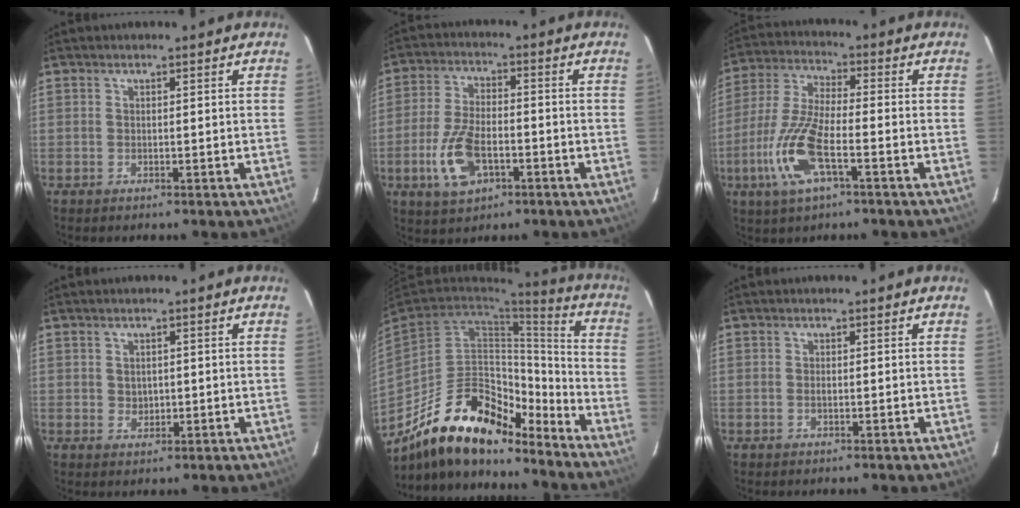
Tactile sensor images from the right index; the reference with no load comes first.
{"total": 10.6, "force": [-4.0, 5.4, 8.2], "torque": [-0.181, -0.004, -0.069]}
{"total": 13.2, "force": [-5.2, 4.0, 11.5], "torque": [-0.256, -0.008, -0.105]}
{"total": 1.9, "force": [0.3, 1.7, 0.8], "torque": [-0.010, 0.003, 0.009]}
{"total": 23.3, "force": [-17.7, 8.9, 12.4], "torque": [-0.224, 0.018, -0.282]}
{"total": 0.5, "force": [-0.1, 0.2, 0.5], "torque": [-0.008, 0.001, -0.001]}